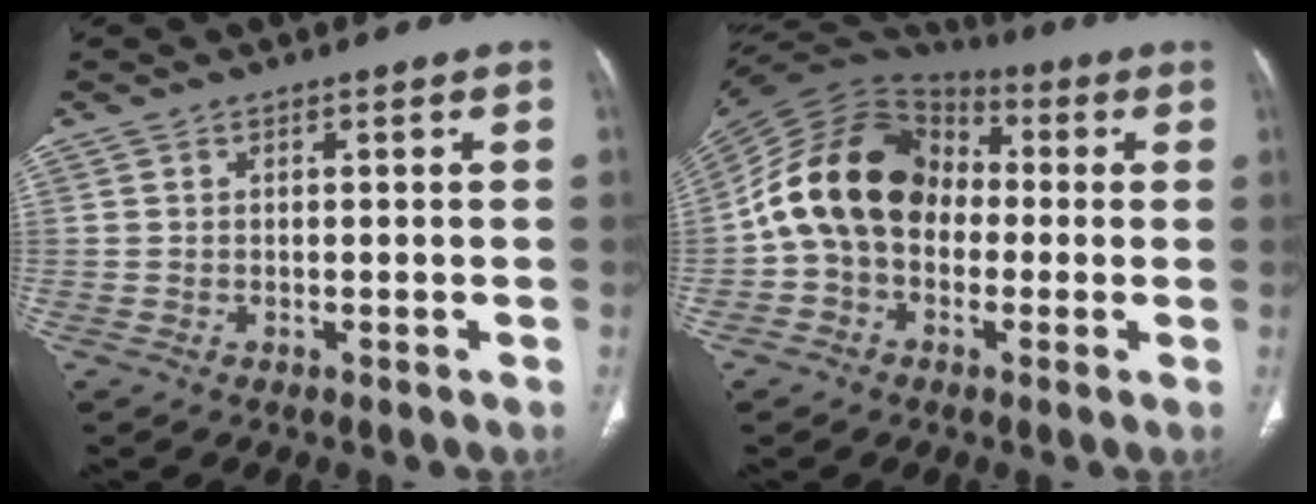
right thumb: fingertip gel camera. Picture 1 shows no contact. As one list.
[{"total": 17.0, "force": [-0.5, 12.8, 11.2], "torque": [-0.179, 0.039, -0.021]}]